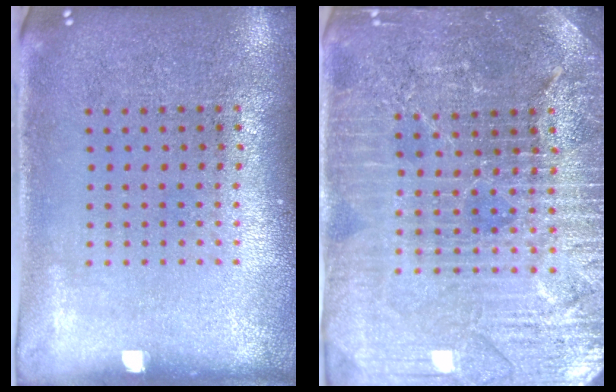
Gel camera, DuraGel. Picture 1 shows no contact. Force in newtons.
{"total": 4.5, "press": 4.2, "slide": 1.5}